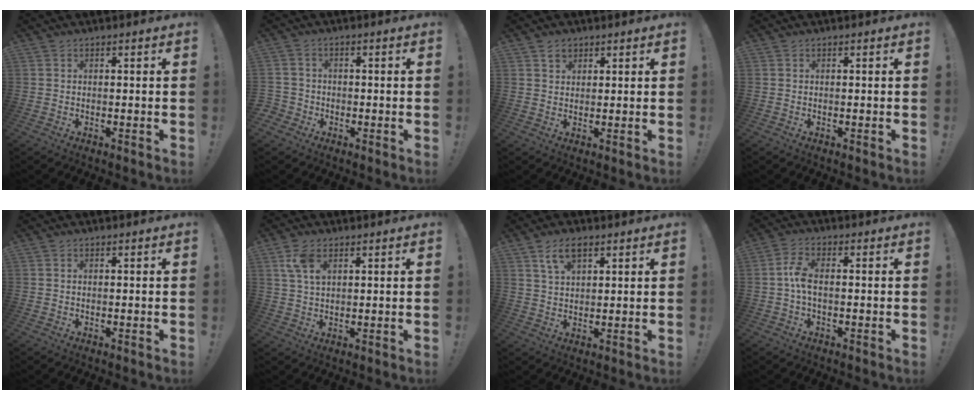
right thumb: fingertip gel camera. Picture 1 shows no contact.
{"total": 3.2, "force": [-1.3, 2.7, 0.9], "torque": [-0.021, 0.004, -0.025]}
{"total": 3.1, "force": [2.0, 2.2, 0.9], "torque": [-0.004, -0.007, 0.033]}
{"total": 0.0}
{"total": 0.0}
{"total": 6.8, "force": [3.1, 3.6, 4.8], "torque": [-0.087, -0.004, 0.059]}
{"total": 7.0, "force": [3.9, 3.5, 4.7], "torque": [-0.086, -0.002, 0.073]}
{"total": 5.7, "force": [-0.1, 2.4, 5.2], "torque": [-0.111, 0.008, -0.002]}